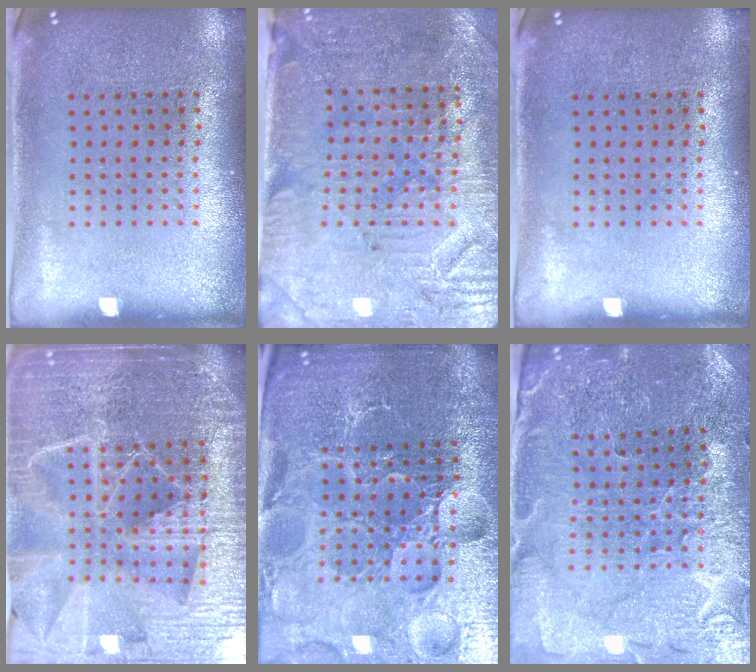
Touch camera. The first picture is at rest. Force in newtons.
{"total": 3.2, "press": 2.9, "slide": 1.4}
{"total": 0.0}
{"total": 6.4, "press": 5.5, "slide": 3.3}
{"total": 5.7, "press": 5.3, "slide": 2.2}
{"total": 1.8, "press": 1.8, "slide": 0.2}